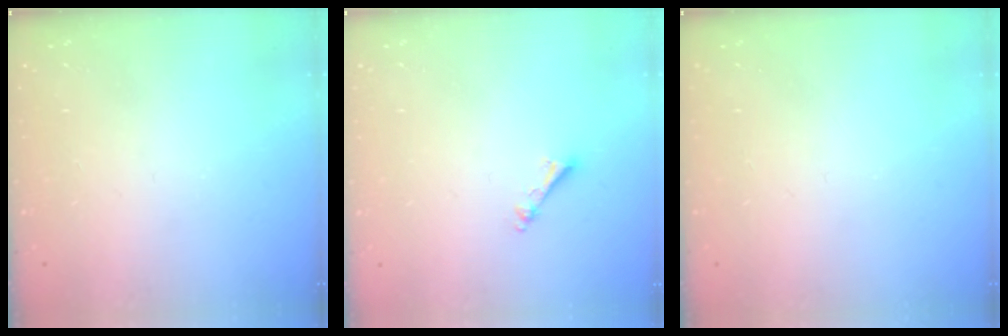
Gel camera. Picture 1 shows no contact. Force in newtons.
{"total": 2.5, "press": 2.5, "slide": 0.3}
{"total": 0.0}